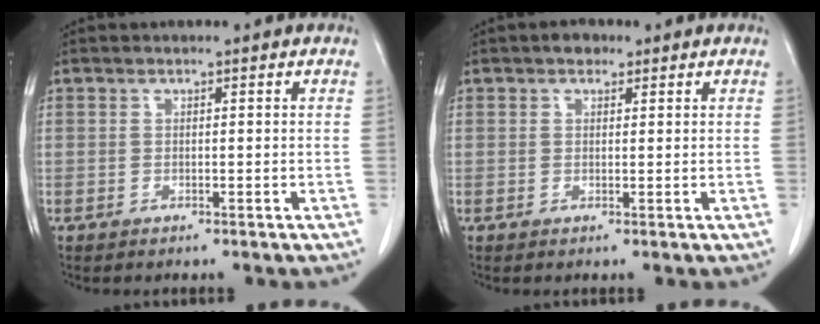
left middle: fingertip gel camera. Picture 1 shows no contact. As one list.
[{"total": 1.7, "force": [1.1, 1.0, 0.7], "torque": [-0.013, 0.006, 0.014]}]